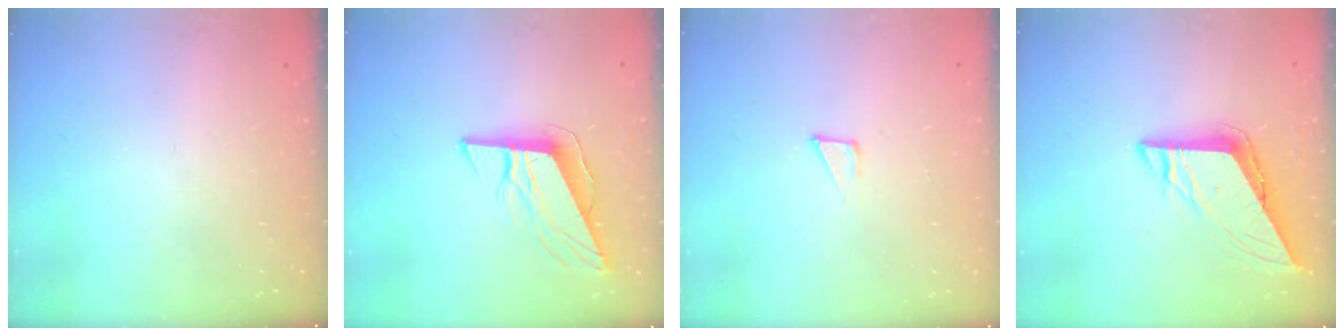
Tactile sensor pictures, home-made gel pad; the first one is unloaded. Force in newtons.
{"total": 10.5, "press": 10.3, "slide": 1.7}
{"total": 4.6, "press": 4.5, "slide": 0.3}
{"total": 8.3, "press": 8.3, "slide": 0.8}